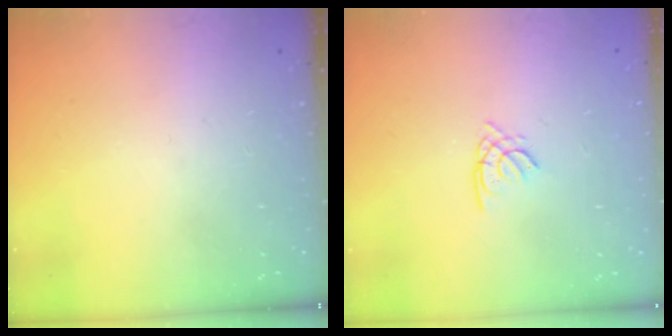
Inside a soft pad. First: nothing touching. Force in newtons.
{"total": 1.2, "press": 1.1, "slide": 0.3}